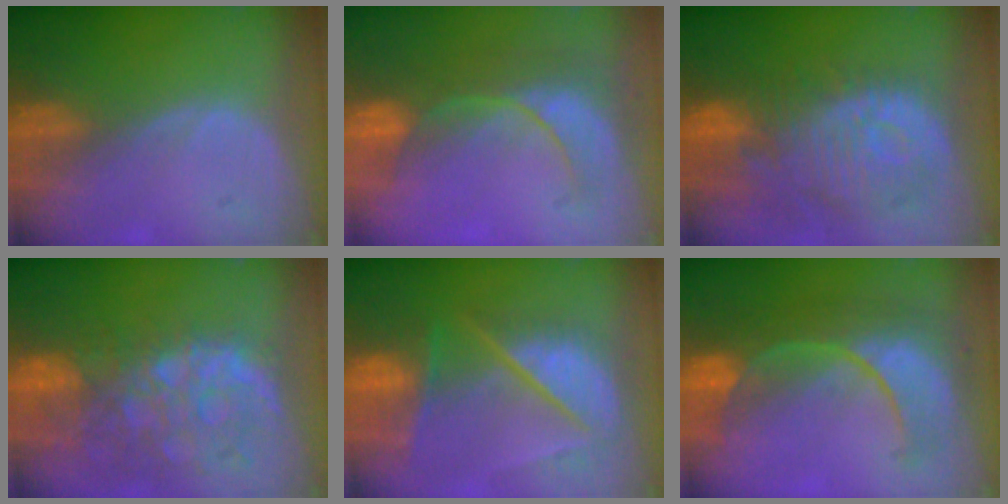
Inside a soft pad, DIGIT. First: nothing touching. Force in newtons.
{"total": 8.6, "press": 7.8, "slide": 3.5}
{"total": 12.6, "press": 11.2, "slide": 5.8}
{"total": 12.3, "press": 10.2, "slide": 7.0}
{"total": 10.3, "press": 8.6, "slide": 5.5}
{"total": 9.6, "press": 9.6, "slide": 0.7}